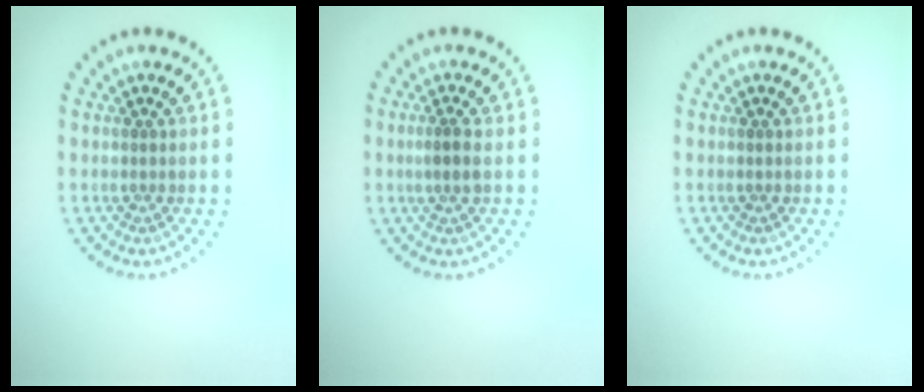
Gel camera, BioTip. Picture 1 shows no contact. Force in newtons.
{"total": 1.6, "press": 1.4, "slide": 0.8}
{"total": 0.0}